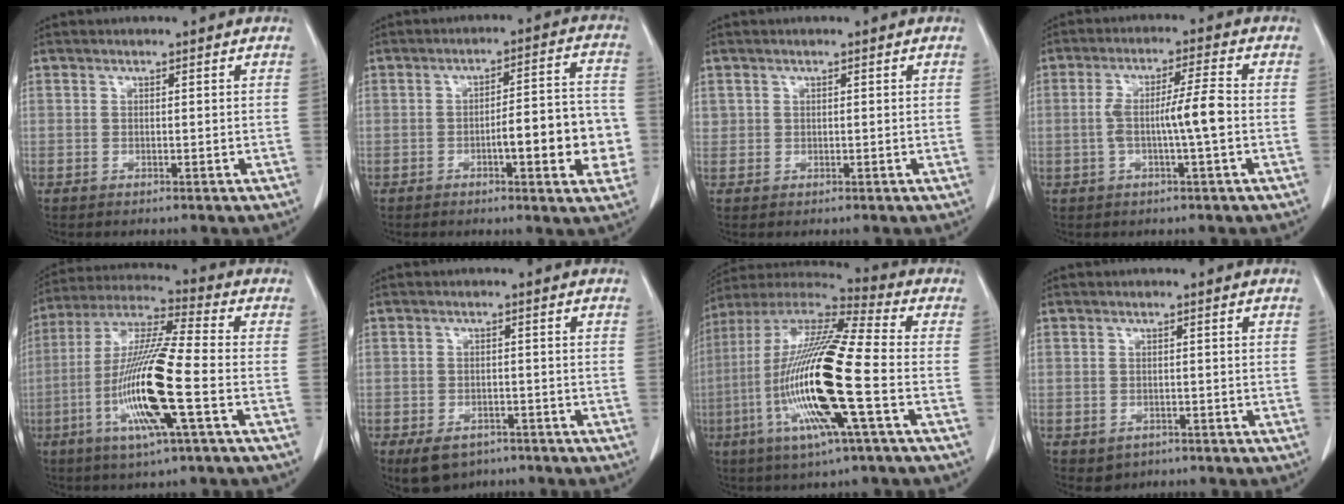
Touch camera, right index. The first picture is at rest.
{"total": 11.0, "force": [-2.7, 2.3, 10.4], "torque": [-0.133, 0.022, -0.034]}
{"total": 0.7, "force": [0.3, 0.6, 0.1], "torque": [0.009, 0.004, 0.003]}
{"total": 6.8, "force": [-1.0, -0.1, 6.7], "torque": [-0.128, 0.012, -0.017]}
{"total": 15.8, "force": [-4.6, 0.4, 15.1], "torque": [-0.311, -0.013, -0.093]}
{"total": 6.2, "force": [-4.3, 3.7, 2.4], "torque": [-0.042, -0.001, -0.059]}
{"total": 20.8, "force": [-4.9, 1.1, 20.2], "torque": [-0.422, -0.019, -0.100]}
{"total": 2.7, "force": [-1.6, 2.1, 0.6], "torque": [-0.006, 0.005, -0.015]}